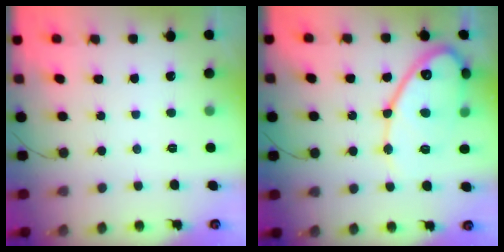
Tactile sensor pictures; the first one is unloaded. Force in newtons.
{"total": 17.6, "press": 17.5, "slide": 1.3}